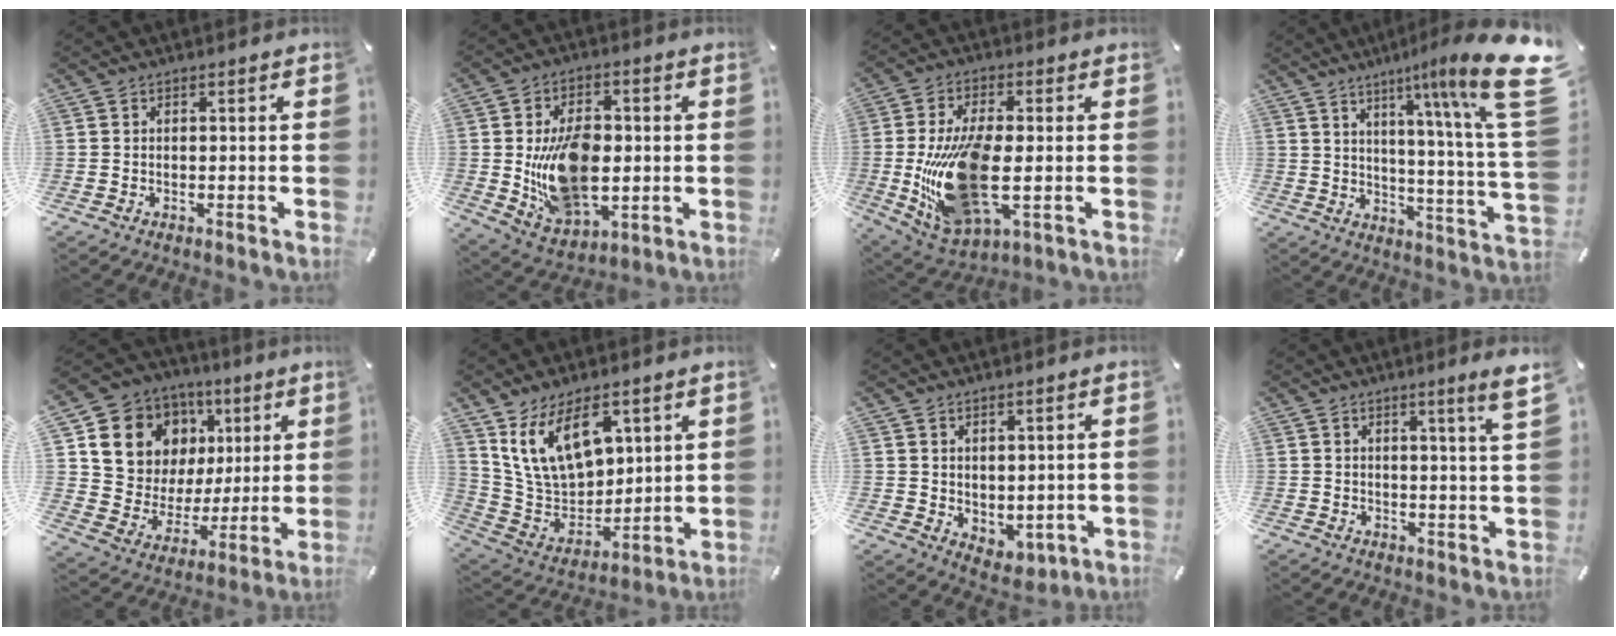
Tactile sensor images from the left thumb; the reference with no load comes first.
{"total": 17.1, "force": [-0.4, 11.8, 12.4], "torque": [-0.233, -0.003, -0.003]}
{"total": 21.3, "force": [-1.5, 10.5, 18.4], "torque": [-0.371, -0.020, -0.005]}
{"total": 20.1, "force": [10.2, 2.2, 17.1], "torque": [-0.249, -0.081, 0.144]}
{"total": 12.8, "force": [6.1, 10.9, 2.6], "torque": [-0.054, -0.056, 0.124]}
{"total": 16.6, "force": [8.6, 10.4, 9.7], "torque": [-0.203, -0.035, 0.162]}
{"total": 3.6, "force": [2.4, 2.6, 0.6], "torque": [-0.001, -0.017, 0.046]}
{"total": 5.9, "force": [3.4, -0.4, 4.8], "torque": [-0.072, -0.023, 0.052]}